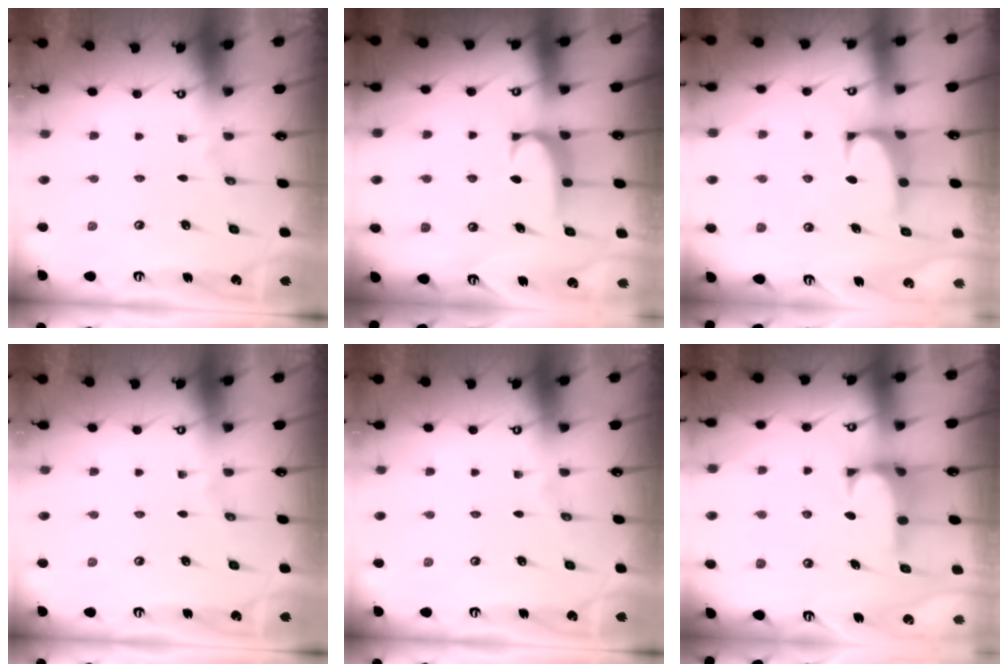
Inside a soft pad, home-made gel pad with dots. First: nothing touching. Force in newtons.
{"total": 1.9, "press": 1.8, "slide": 0.5}
{"total": 1.3, "press": 1.2, "slide": 0.5}
{"total": 0.0}
{"total": 0.0}
{"total": 1.4, "press": 1.2, "slide": 0.8}